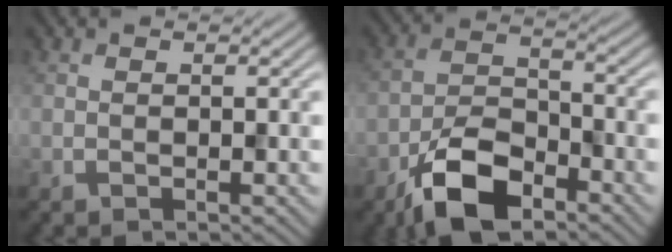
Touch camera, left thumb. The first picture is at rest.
{"total": 9.1, "force": [-5.7, 4.1, 5.8], "torque": [-0.104, 0.000, -0.123]}